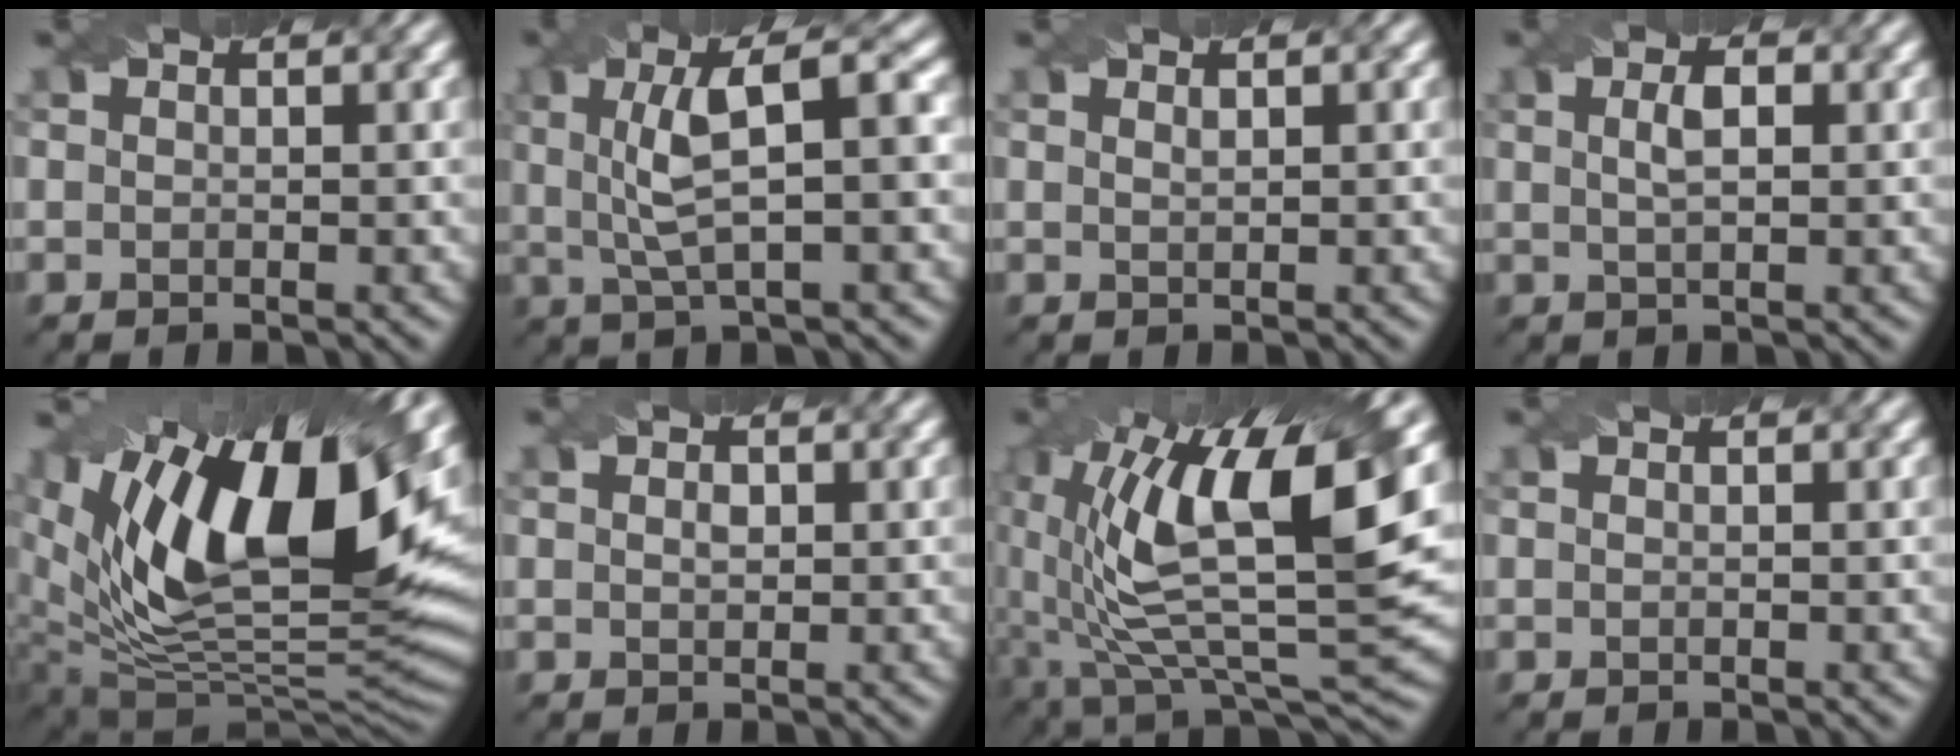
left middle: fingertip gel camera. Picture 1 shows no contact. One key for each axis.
{"total": 6.5, "fx": 1.2, "fy": 1.7, "fz": 6.2, "tx": -0.112, "ty": 0.010, "tz": 0.020}
{"total": 0.6, "fx": 0.3, "fy": 0.1, "fz": 0.5, "tx": -0.010, "ty": -0.001, "tz": 0.007}
{"total": 2.3, "fx": 0.6, "fy": 0.8, "fz": 2.1, "tx": -0.040, "ty": 0.004, "tz": 0.010}
{"total": 16.8, "fx": 7.2, "fy": 7.8, "fz": 13.0, "tx": -0.223, "ty": 0.011, "tz": 0.127}
{"total": 0.9, "fx": 0.1, "fy": 0.6, "fz": 0.6, "tx": -0.012, "ty": 0.001, "tz": 0.004}
{"total": 15.0, "fx": 3.8, "fy": 6.1, "fz": 13.2, "tx": -0.252, "ty": 0.002, "tz": 0.061}
{"total": 0.0}